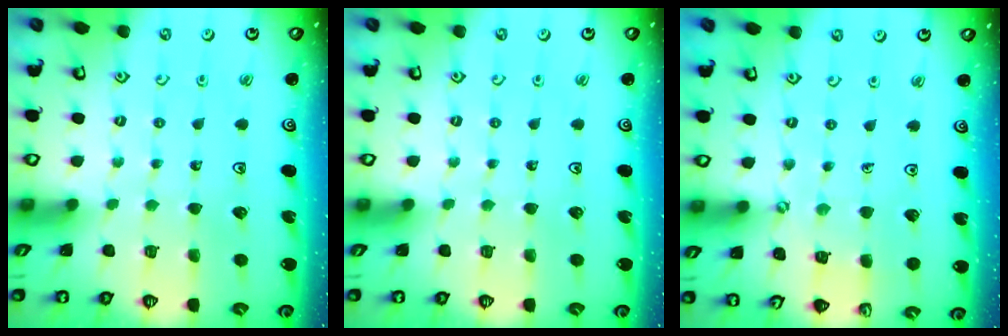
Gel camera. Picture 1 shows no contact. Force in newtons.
{"total": 0.0}
{"total": 3.6, "press": 3.6, "slide": 0.5}